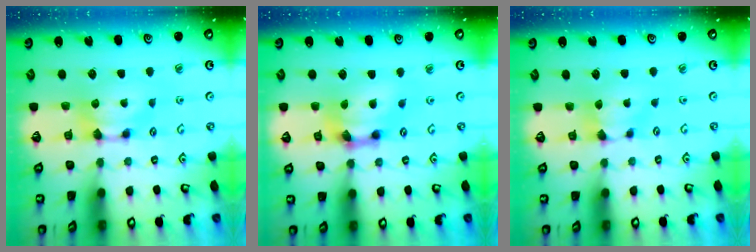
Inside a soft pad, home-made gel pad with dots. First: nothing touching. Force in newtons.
{"total": 5.4, "press": 4.7, "slide": 2.6}
{"total": 0.6, "press": 0.2, "slide": 0.5}